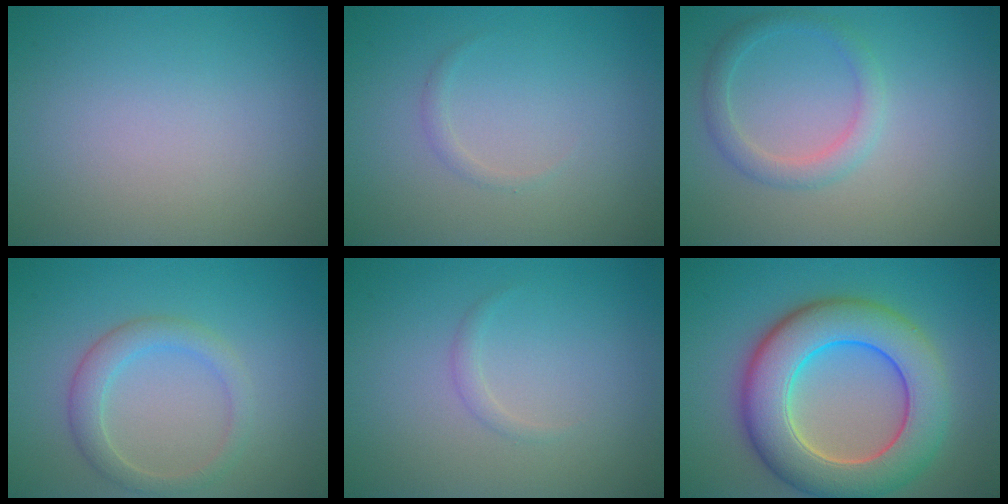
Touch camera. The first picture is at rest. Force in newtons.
{"total": 0.6, "press": 0.6, "slide": 0.0}
{"total": 2.2, "press": 2.2, "slide": 0.1}
{"total": 2.7, "press": 2.7, "slide": 0.2}
{"total": 0.7, "press": 0.7, "slide": 0.0}
{"total": 10.1, "press": 10.1, "slide": 0.4}